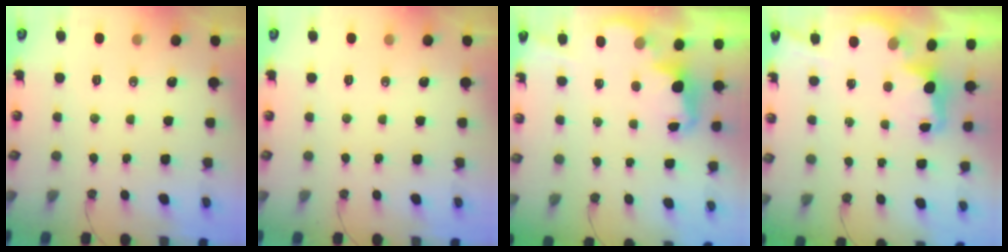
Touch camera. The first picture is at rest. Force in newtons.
{"total": 0.0}
{"total": 2.5, "press": 2.4, "slide": 0.6}
{"total": 2.7, "press": 2.6, "slide": 0.8}